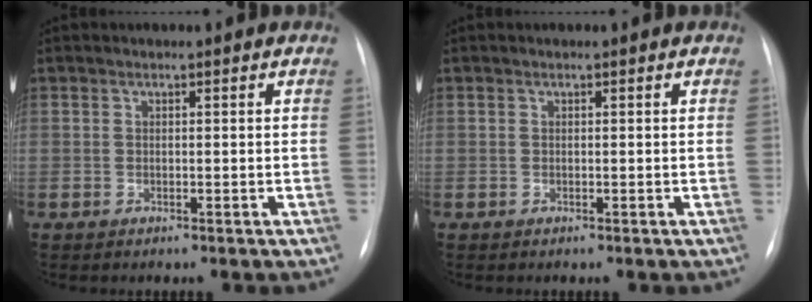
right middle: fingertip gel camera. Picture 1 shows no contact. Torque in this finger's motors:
{"motor_torque": [-0.06, -0.02, -0.01, 0.00]}